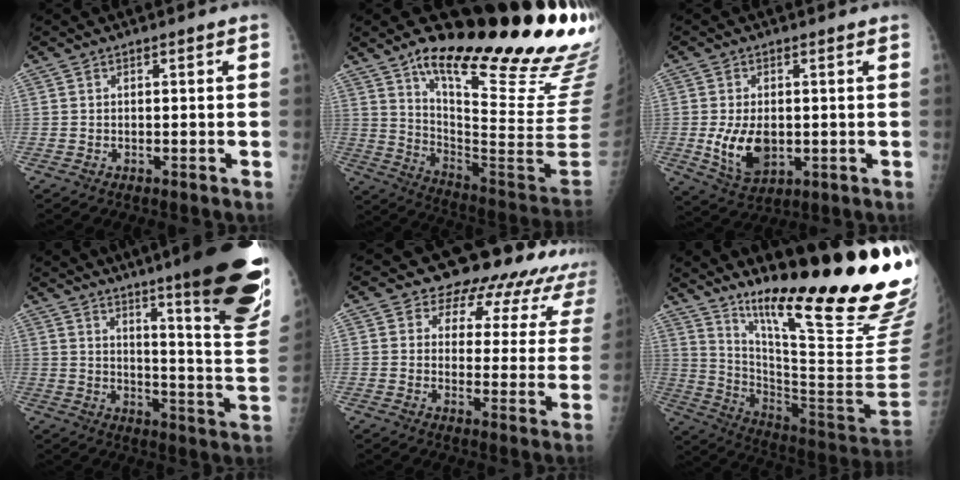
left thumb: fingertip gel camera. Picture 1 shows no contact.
{"total": 28.7, "force": [19.1, 4.1, 21.0], "torque": [-0.271, -0.119, 0.293]}
{"total": 8.5, "force": [-0.6, 5.3, 6.6], "torque": [-0.105, -0.014, 0.005]}
{"total": 27.7, "force": [17.9, 3.3, 20.9], "torque": [-0.229, -0.095, 0.242]}
{"total": 17.6, "force": [15.2, 7.5, 4.8], "torque": [-0.012, -0.095, 0.159]}
{"total": 30.7, "force": [19.8, 2.6, 23.4], "torque": [-0.295, -0.110, 0.312]}